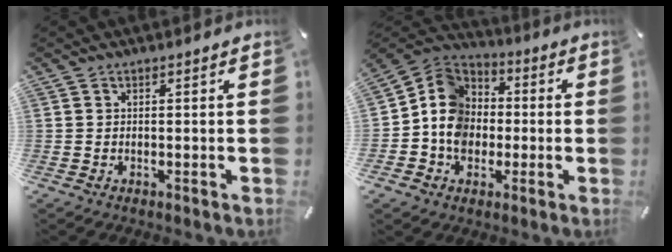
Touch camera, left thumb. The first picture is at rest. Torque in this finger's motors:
{"motor_torque": [1.61, 3.03, 0.70, 0.51, 0.16]}